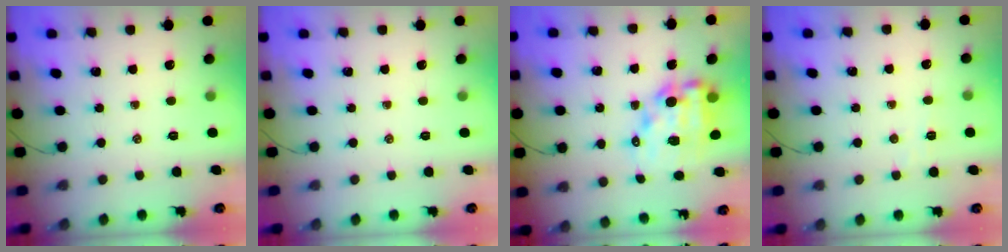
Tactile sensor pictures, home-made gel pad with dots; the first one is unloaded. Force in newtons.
{"total": 0.0}
{"total": 12.6, "press": 12.2, "slide": 3.3}
{"total": 3.2, "press": 3.1, "slide": 1.0}